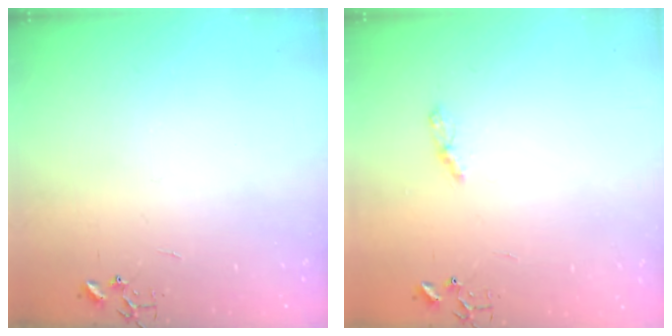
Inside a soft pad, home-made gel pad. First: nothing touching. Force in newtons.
{"total": 4.7, "press": 4.7, "slide": 0.4}